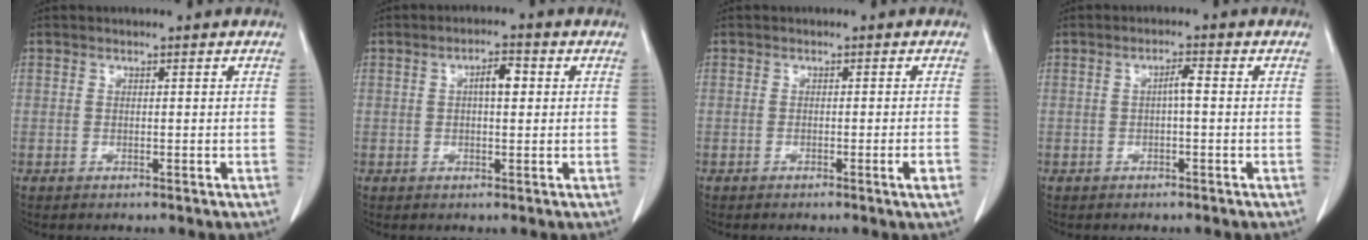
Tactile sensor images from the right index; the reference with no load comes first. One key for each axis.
{"total": 3.4, "fx": 0.7, "fy": 1.0, "fz": 3.2, "tx": -0.055, "ty": 0.008, "tz": 0.009}
{"total": 1.8, "fx": -0.8, "fy": -0.5, "fz": 1.5, "tx": -0.024, "ty": -0.005, "tz": -0.013}
{"total": 2.0, "fx": -0.1, "fy": 0.2, "fz": 2.0, "tx": -0.034, "ty": 0.004, "tz": -0.001}